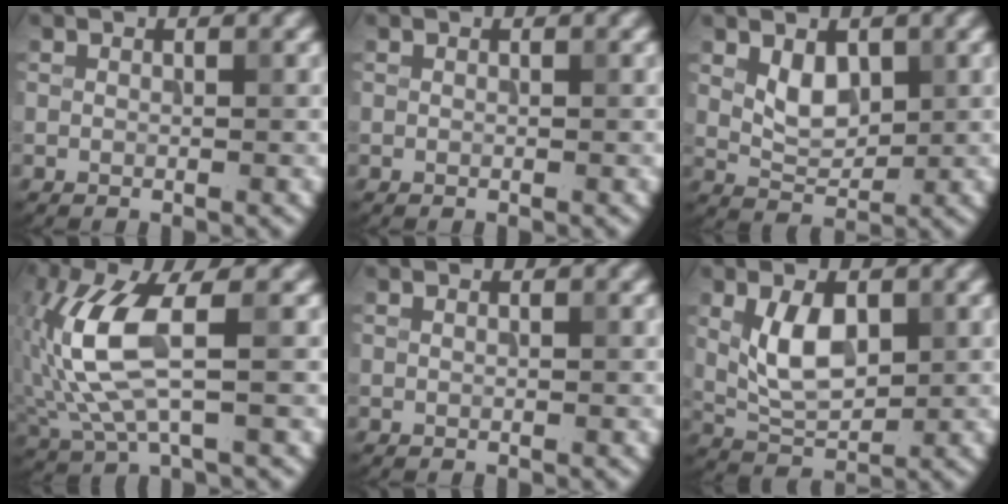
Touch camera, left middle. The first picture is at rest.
{"total": 0.0}
{"total": 3.0, "force": [1.0, 1.9, 2.1], "torque": [-0.038, -0.005, 0.023]}
{"total": 7.1, "force": [0.4, 2.5, 6.6], "torque": [-0.166, -0.003, 0.013]}
{"total": 0.0}
{"total": 4.8, "force": [0.9, 2.7, 3.9], "torque": [-0.081, -0.001, 0.020]}